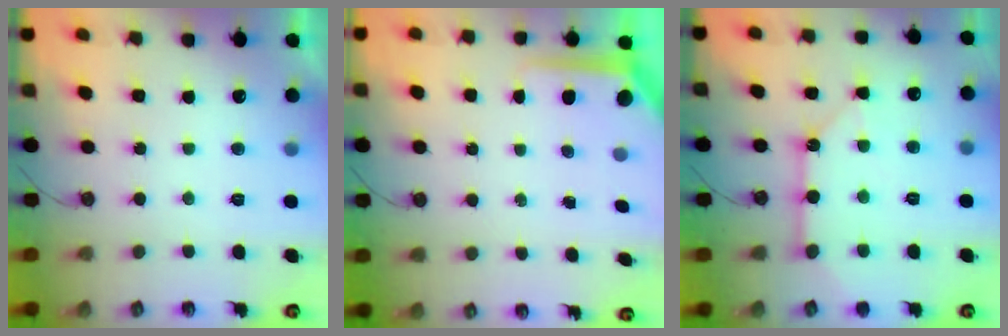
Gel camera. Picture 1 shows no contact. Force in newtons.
{"total": 7.5, "press": 7.5, "slide": 0.5}
{"total": 11.6, "press": 11.5, "slide": 1.3}